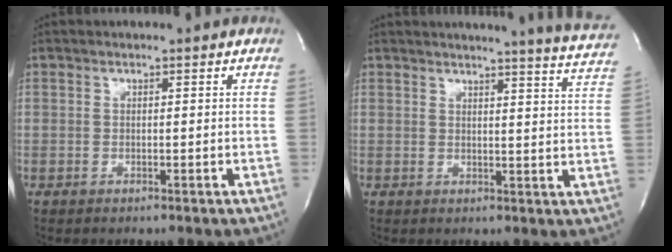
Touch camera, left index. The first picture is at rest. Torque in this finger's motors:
{"motor_torque": [0.16, -0.23, 0.38, 0.06]}